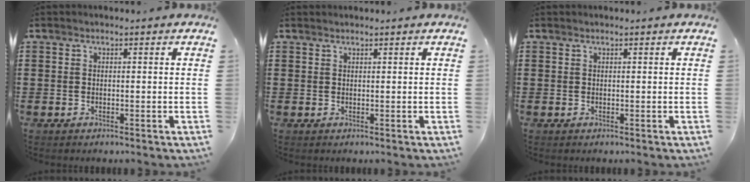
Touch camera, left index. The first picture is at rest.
{"total": 0.6, "force": [0.6, 0.2, 0.0], "torque": [-0.001, 0.000, 0.012]}
{"total": 0.0}